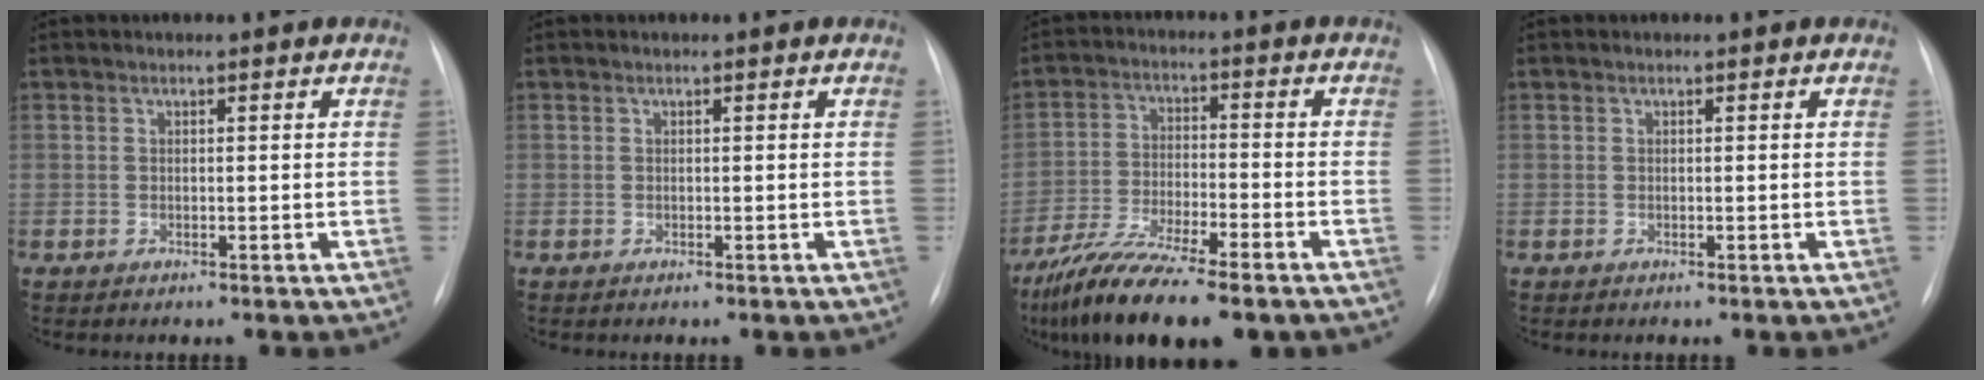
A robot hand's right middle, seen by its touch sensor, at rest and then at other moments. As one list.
[{"total": 0.0}, {"total": 14.4, "force": [-10.8, 2.8, 9.1], "torque": [-0.170, -0.032, -0.185]}, {"total": 0.0}]